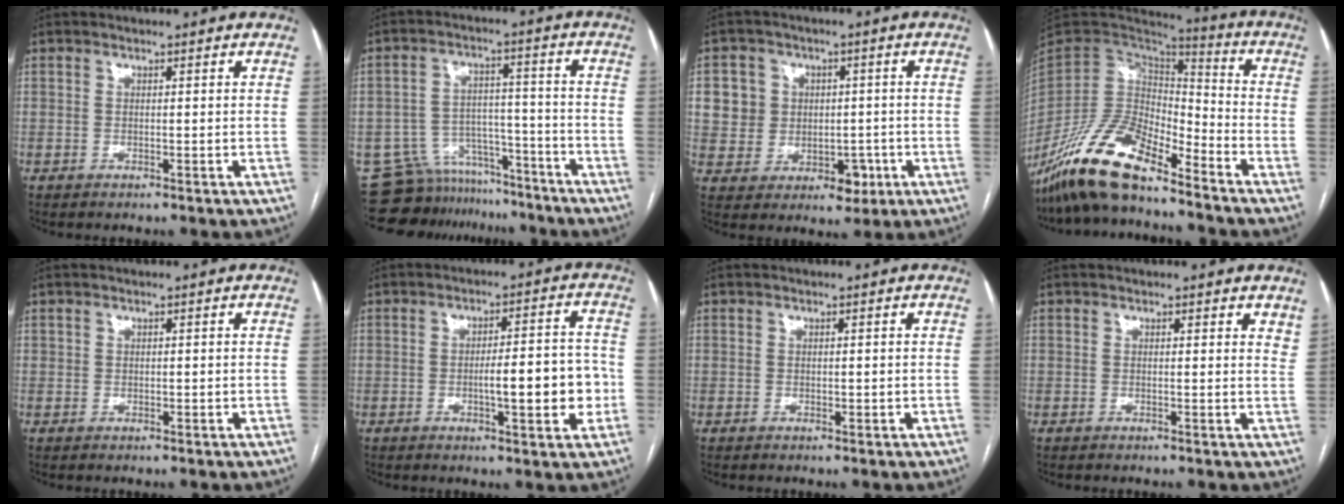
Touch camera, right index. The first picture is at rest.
{"total": 11.9, "force": [-10.7, 5.3, 0.2], "torque": [-0.001, 0.044, -0.159]}
{"total": 9.1, "force": [0.9, 8.8, 2.2], "torque": [-0.038, 0.032, 0.032]}
{"total": 15.7, "force": [-12.0, 4.5, 9.1], "torque": [-0.173, 0.004, -0.227]}
{"total": 0.9, "force": [0.4, 0.7, 0.4], "torque": [-0.002, 0.001, 0.008]}
{"total": 9.2, "force": [-1.6, 2.1, 8.8], "torque": [-0.126, 0.015, -0.018]}
{"total": 0.9, "force": [0.1, 0.6, 0.7], "torque": [-0.008, -0.001, 0.004]}
{"total": 3.3, "force": [2.9, 0.8, 1.3], "torque": [-0.010, -0.007, 0.022]}